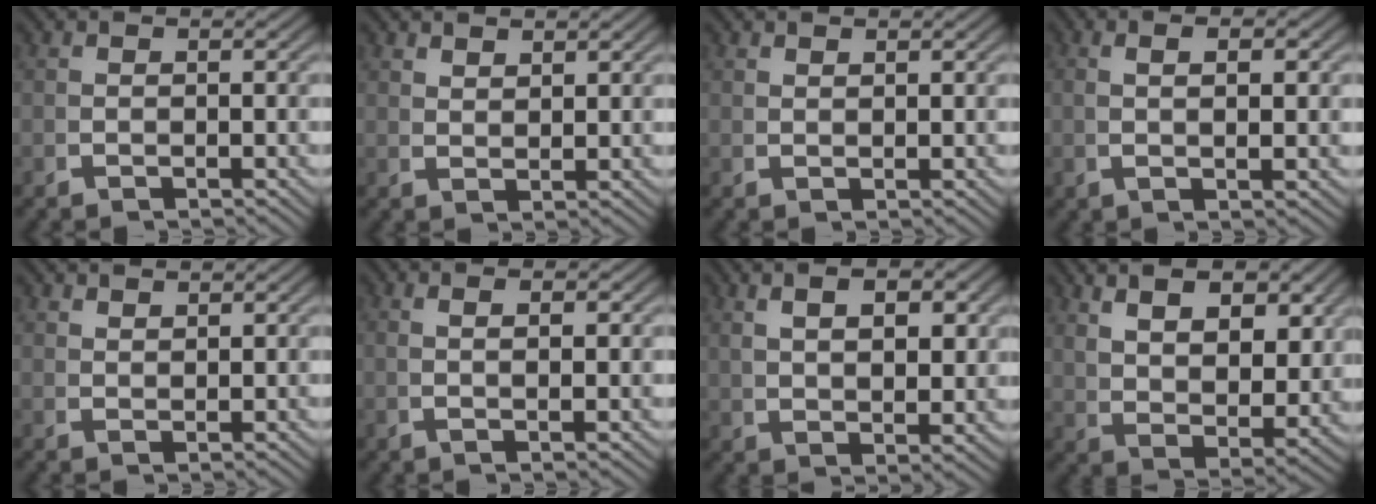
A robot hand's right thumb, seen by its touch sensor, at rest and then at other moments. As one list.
[{"total": 2.0, "force": [2.0, -0.1, 0.3], "torque": [0.000, 0.003, 0.044]}, {"total": 1.1, "force": [1.0, -0.2, 0.0], "torque": [0.005, 0.004, 0.023]}, {"total": 2.6, "force": [0.8, 0.1, 2.5], "torque": [-0.043, 0.006, 0.018]}, {"total": 1.8, "force": [1.7, -0.2, 0.2], "torque": [0.002, 0.003, 0.039]}, {"total": 2.1, "force": [0.7, 0.0, 2.0], "torque": [-0.033, 0.005, 0.017]}, {"total": 4.6, "force": [2.1, 1.6, 3.7], "torque": [-0.047, 0.004, 0.047]}, {"total": 8.2, "force": [2.8, 4.5, 6.3], "torque": [-0.109, -0.027, 0.065]}]